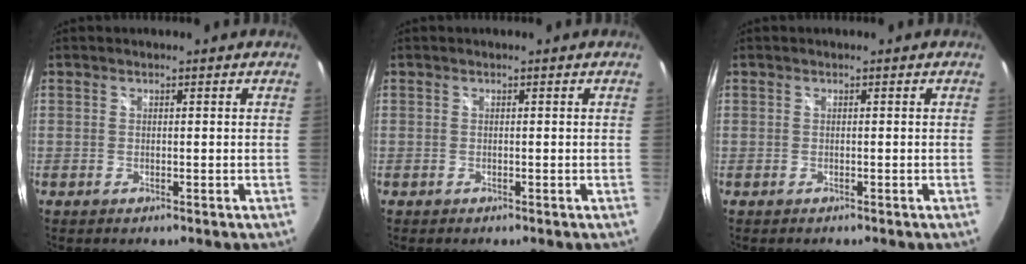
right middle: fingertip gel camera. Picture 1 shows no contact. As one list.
[{"total": 0.0}, {"total": 0.0}]